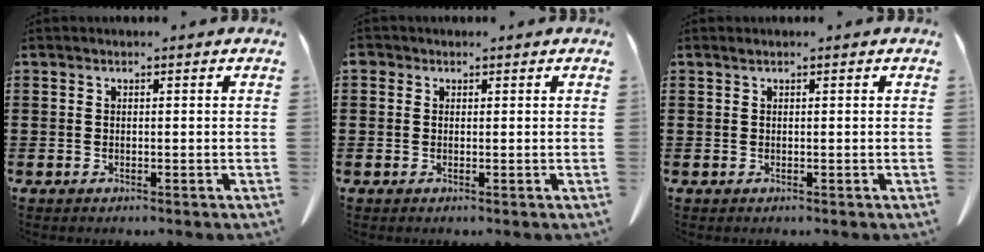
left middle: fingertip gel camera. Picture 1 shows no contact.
{"total": 0.8, "force": [0.2, 0.8, 0.2], "torque": [-0.006, 0.007, 0.002]}
{"total": 0.0}